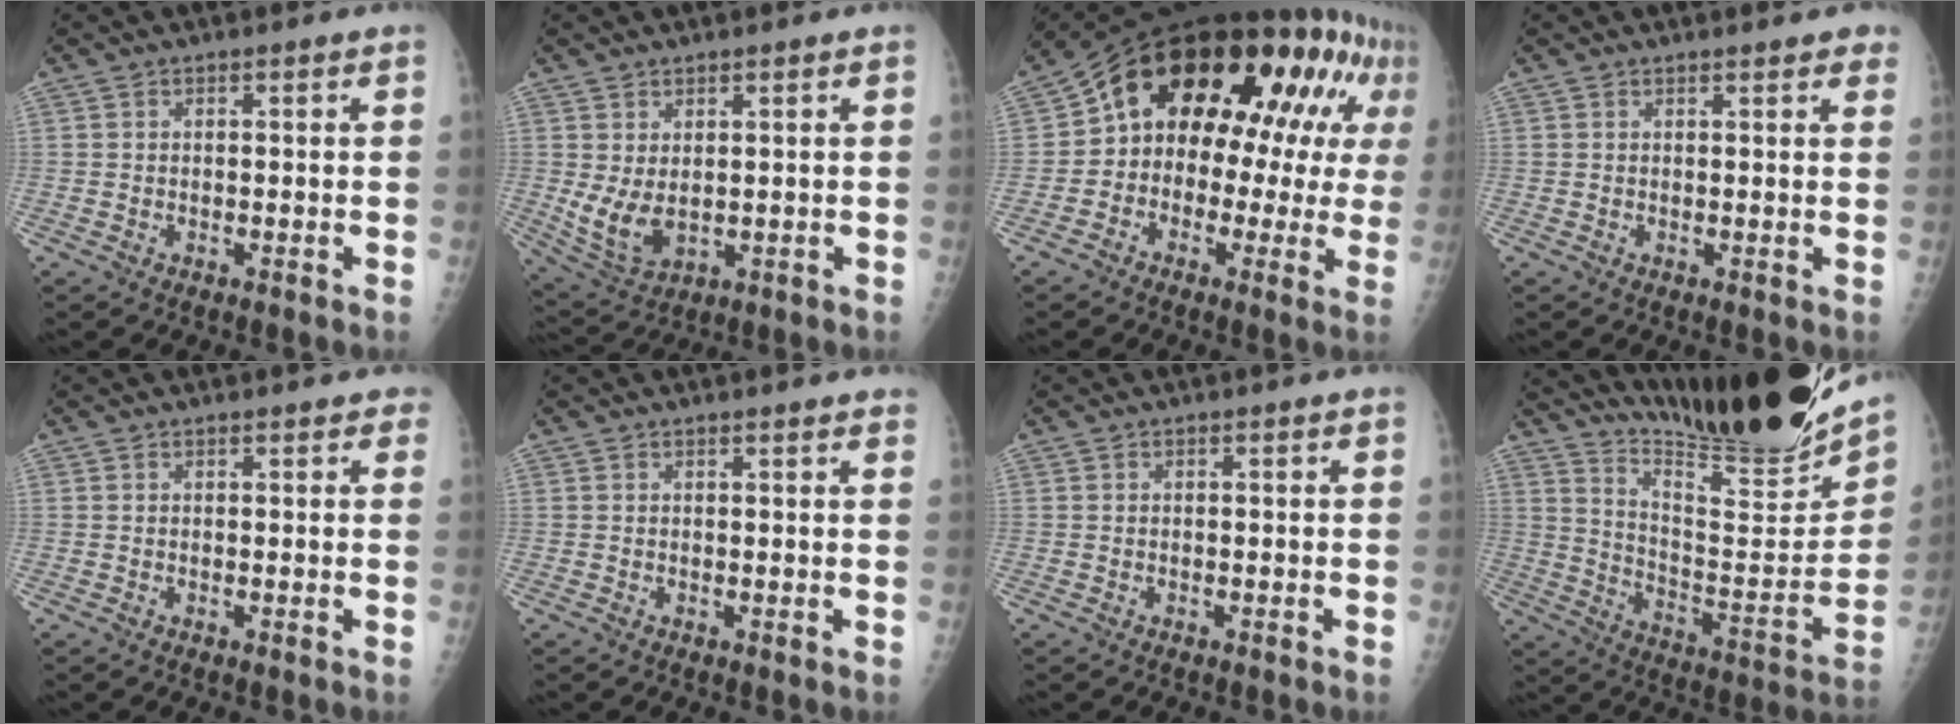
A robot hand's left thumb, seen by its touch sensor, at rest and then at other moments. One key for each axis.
{"total": 6.8, "fx": 0.3, "fy": 4.2, "fz": 5.4, "tx": -0.104, "ty": -0.010, "tz": 0.024}
{"total": 22.7, "fx": 4.2, "fy": 14.9, "fz": 16.5, "tx": -0.186, "ty": 0.056, "tz": 0.053}
{"total": 3.3, "fx": 2.5, "fy": 1.0, "fz": 2.0, "tx": -0.009, "ty": 0.000, "tz": 0.026}
{"total": 1.8, "fx": 1.3, "fy": 0.9, "fz": 0.9, "tx": 0.010, "ty": 0.001, "tz": 0.008}
{"total": 2.4, "fx": 2.0, "fy": 0.3, "fz": 1.2, "tx": -0.008, "ty": 0.000, "tz": 0.019}
{"total": 0.0}
{"total": 22.8, "fx": 20.5, "fy": 0.9, "fz": 9.8, "tx": -0.132, "ty": -0.157, "tz": 0.320}